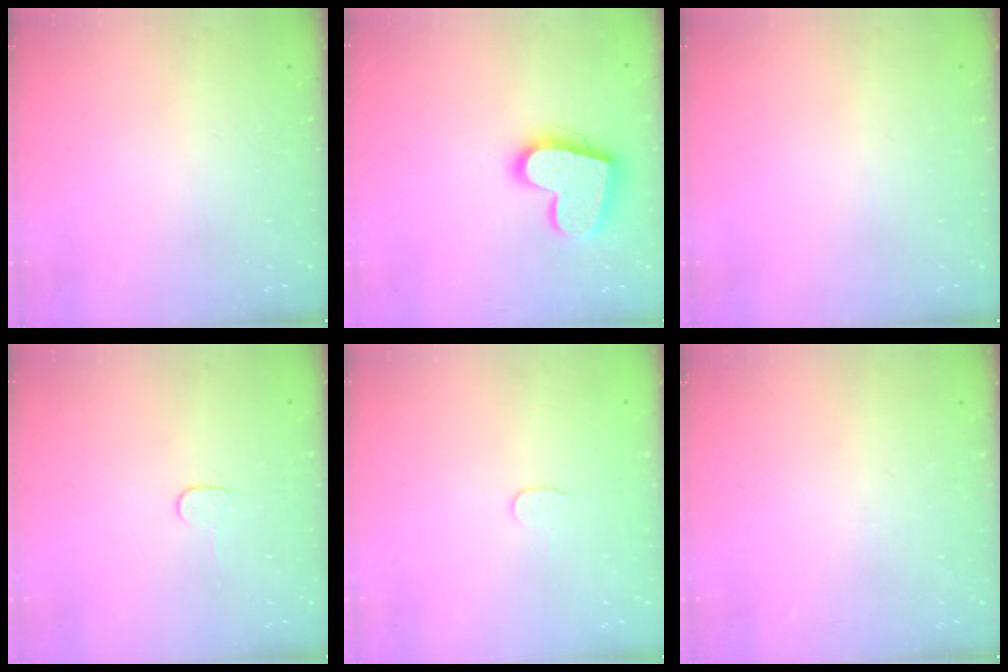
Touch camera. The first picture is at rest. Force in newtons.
{"total": 17.7, "press": 17.6, "slide": 1.5}
{"total": 0.0}
{"total": 3.7, "press": 3.7, "slide": 0.4}
{"total": 3.5, "press": 3.5, "slide": 0.4}
{"total": 0.0}